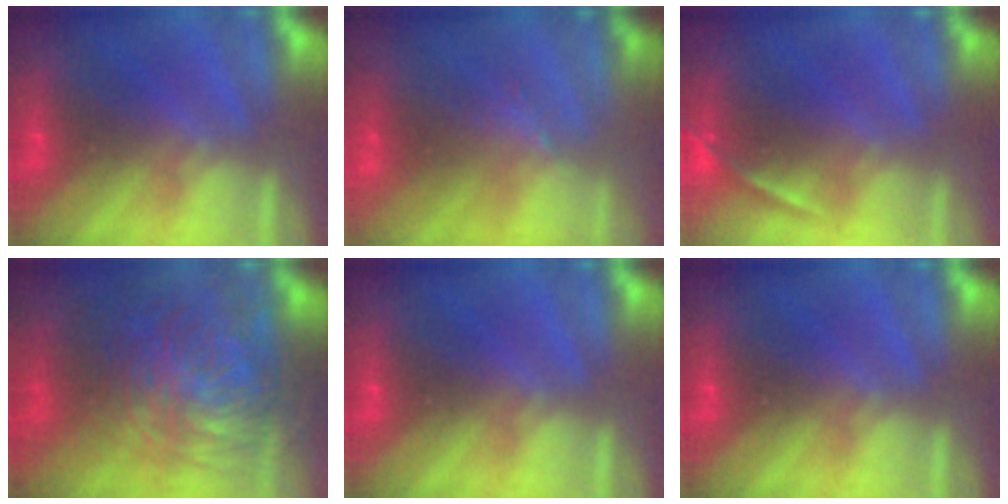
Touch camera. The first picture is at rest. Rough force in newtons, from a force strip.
{"total": 1.3}
{"total": 1.8}
{"total": 8.2}
{"total": 0.0}
{"total": 0.0}